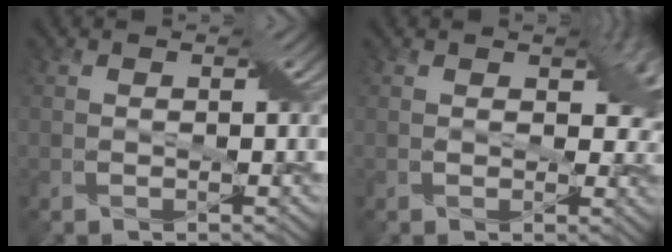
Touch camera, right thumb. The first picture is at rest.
{"total": 5.0, "force": [1.4, 3.0, 3.7], "torque": [-0.048, 0.003, 0.020]}